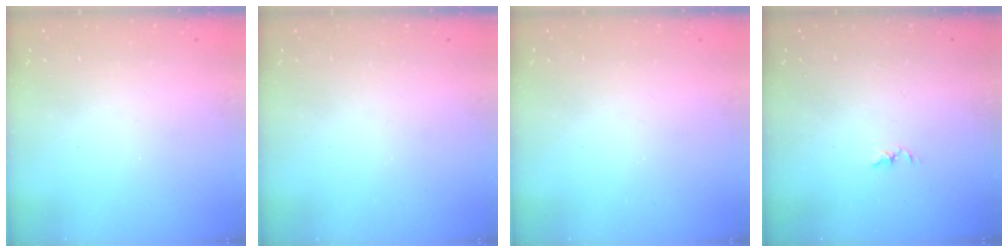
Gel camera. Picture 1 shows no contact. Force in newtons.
{"total": 0.0}
{"total": 0.0}
{"total": 1.8, "press": 1.7, "slide": 0.3}